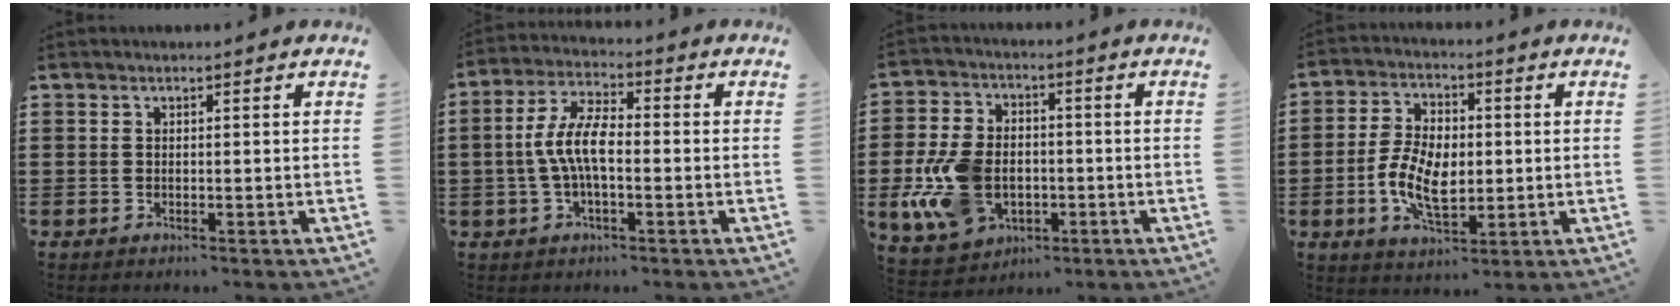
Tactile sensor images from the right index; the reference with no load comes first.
{"total": 7.5, "force": [-0.9, 2.9, 6.8], "torque": [-0.156, -0.002, -0.024]}
{"total": 11.9, "force": [-2.6, 8.1, 8.4], "torque": [-0.201, 0.008, -0.046]}
{"total": 8.2, "force": [-1.1, 4.7, 6.6], "torque": [-0.144, 0.009, -0.024]}